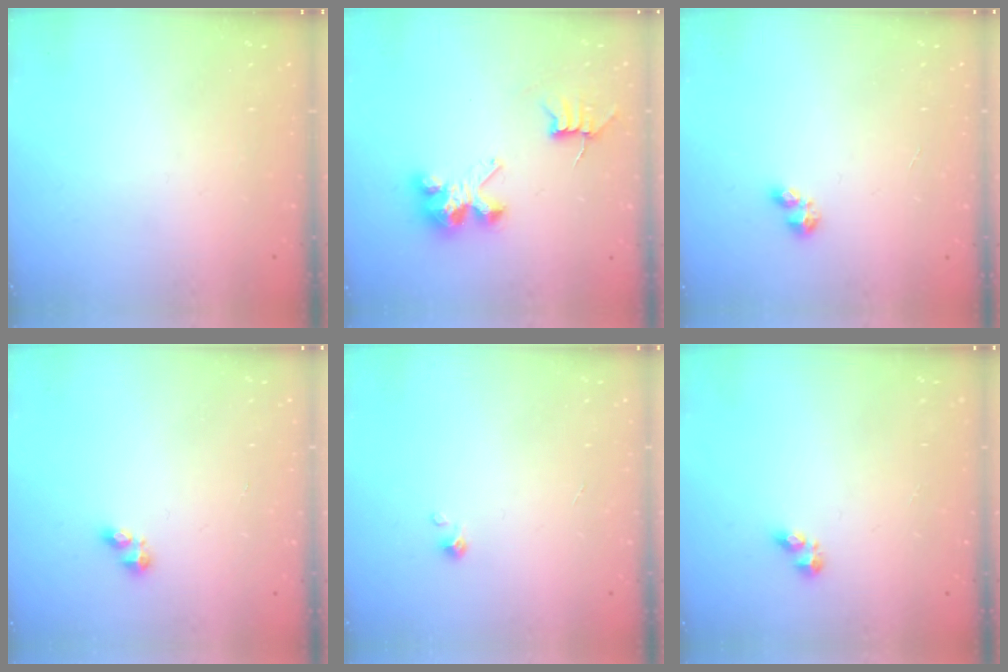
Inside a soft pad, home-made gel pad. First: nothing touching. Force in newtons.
{"total": 8.3, "press": 8.3, "slide": 0.9}
{"total": 2.4, "press": 2.4, "slide": 0.4}
{"total": 2.9, "press": 2.9, "slide": 0.3}
{"total": 0.0}
{"total": 4.1, "press": 4.1, "slide": 0.4}